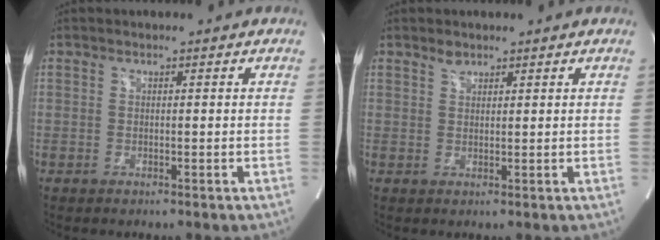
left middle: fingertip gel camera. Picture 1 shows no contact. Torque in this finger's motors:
{"motor_torque": [0.09, 0.07, -0.02, 0.00]}